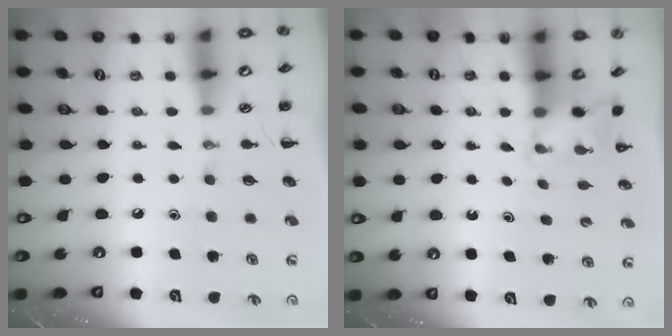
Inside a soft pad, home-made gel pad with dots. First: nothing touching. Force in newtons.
{"total": 1.9, "press": 1.8, "slide": 0.6}